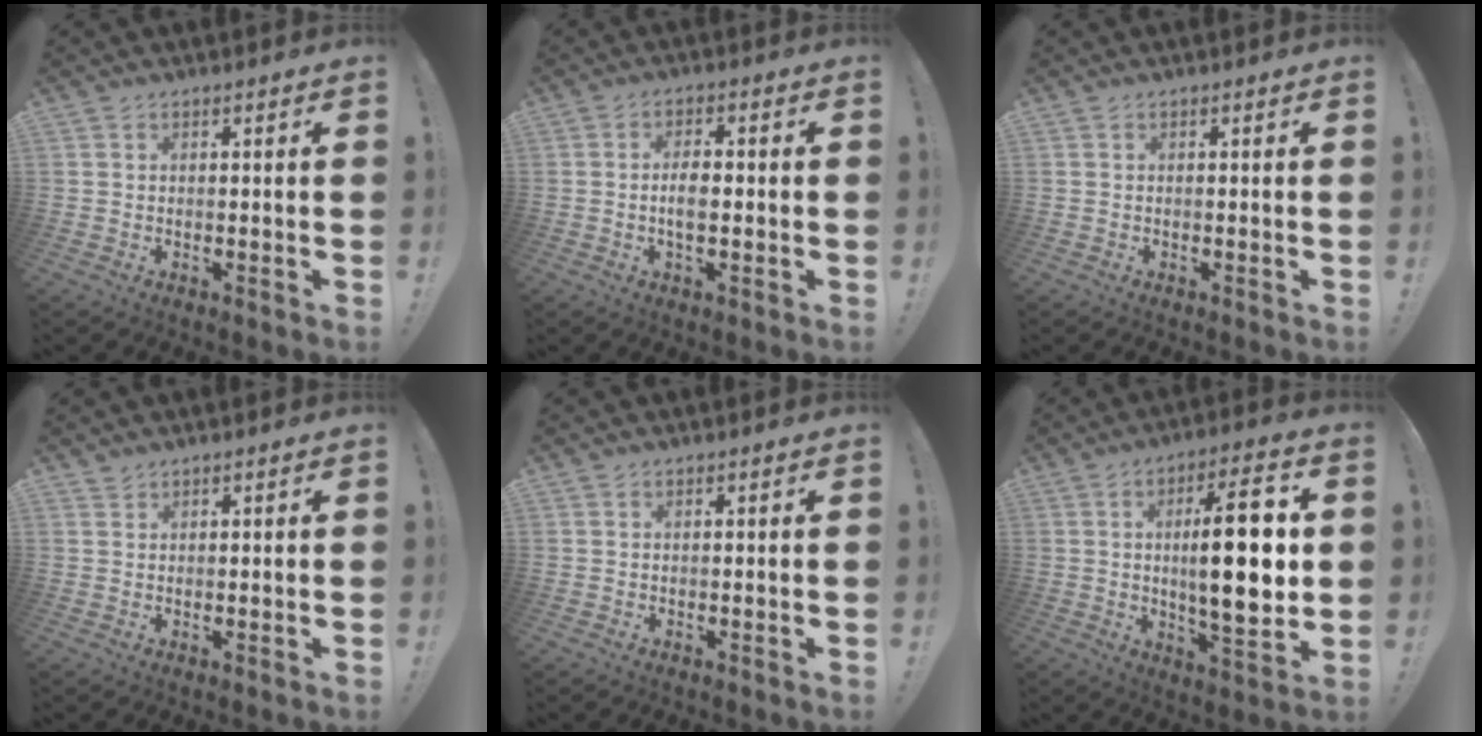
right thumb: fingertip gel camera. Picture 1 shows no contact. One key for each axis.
{"total": 4.9, "fx": -0.9, "fy": 2.2, "fz": 4.3, "tx": -0.074, "ty": 0.003, "tz": -0.022}
{"total": 0.0}
{"total": 1.1, "fx": 1.0, "fy": 0.3, "fz": 0.1, "tx": 0.000, "ty": -0.003, "tz": 0.020}
{"total": 0.0}
{"total": 18.8, "fx": 1.7, "fy": 5.5, "fz": 17.9, "tx": -0.288, "ty": -0.009, "tz": 0.014}